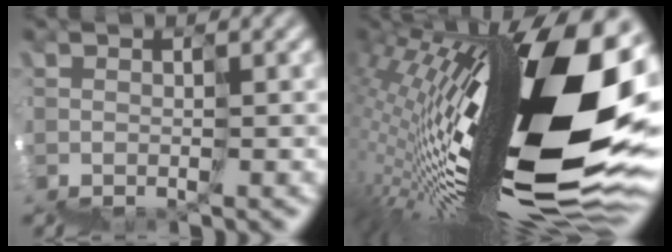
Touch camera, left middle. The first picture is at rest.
{"total": 15.2, "force": [2.6, 4.1, 14.4], "torque": [-0.247, 0.026, 0.032]}